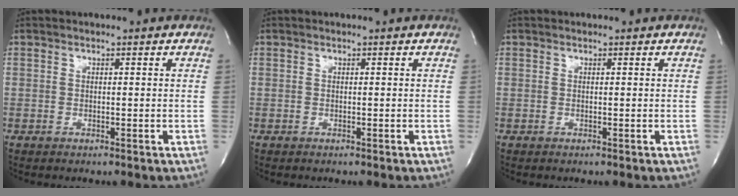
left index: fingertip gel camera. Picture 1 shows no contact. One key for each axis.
{"total": 0.0}
{"total": 0.0}